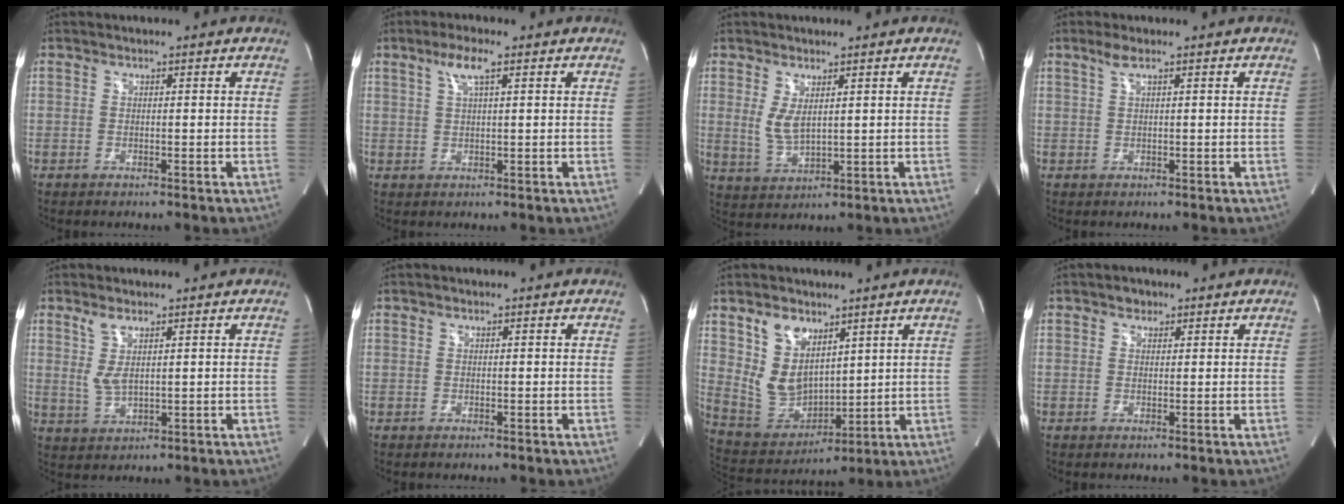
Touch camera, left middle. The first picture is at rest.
{"total": 3.9, "force": [2.0, 0.4, 3.3], "torque": [-0.070, 0.007, 0.040]}
{"total": 4.1, "force": [1.3, 1.6, 3.5], "torque": [-0.078, -0.008, 0.041]}
{"total": 1.8, "force": [1.2, 0.0, 1.4], "torque": [-0.037, 0.009, 0.026]}
{"total": 3.7, "force": [1.6, 1.0, 3.1], "torque": [-0.073, -0.002, 0.042]}
{"total": 0.0}
{"total": 9.7, "force": [5.1, 6.2, 5.5], "torque": [-0.114, 0.004, 0.118]}
{"total": 1.5, "force": [1.0, 1.1, 0.4], "torque": [-0.005, 0.001, 0.013]}